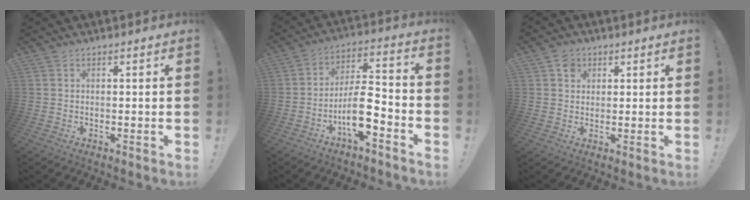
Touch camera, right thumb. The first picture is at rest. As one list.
[{"total": 11.5, "force": [-5.0, 4.1, 9.5], "torque": [-0.168, 0.026, -0.085]}, {"total": 3.7, "force": [1.6, 3.1, 1.0], "torque": [-0.010, -0.003, 0.027]}]